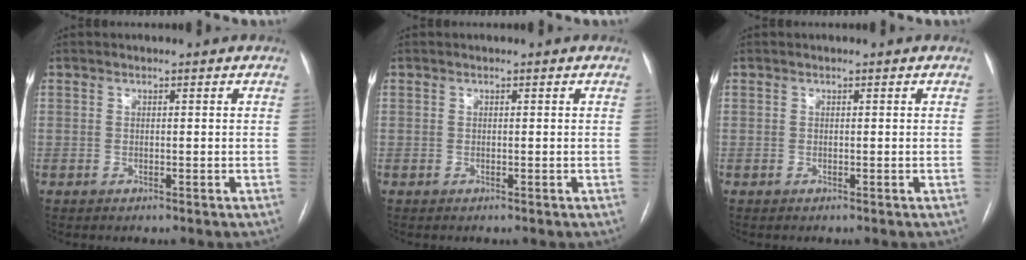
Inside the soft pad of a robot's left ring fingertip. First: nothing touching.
{"total": 0.0}
{"total": 0.0}